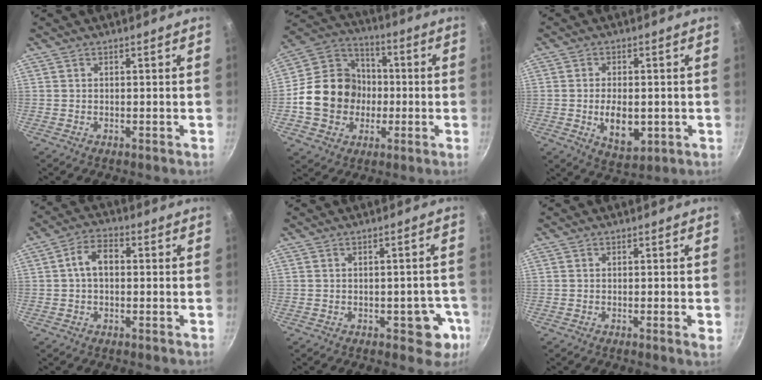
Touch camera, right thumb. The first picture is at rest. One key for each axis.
{"total": 17.1, "fx": -2.2, "fy": 14.7, "fz": 8.5, "tx": -0.117, "ty": 0.035, "tz": -0.043}
{"total": 8.1, "fx": -1.3, "fy": 4.6, "fz": 6.5, "tx": -0.096, "ty": -0.005, "tz": -0.010}
{"total": 5.9, "fx": 0.4, "fy": 3.9, "fz": 4.5, "tx": -0.071, "ty": 0.018, "tz": -0.003}
{"total": 6.3, "fx": -2.4, "fy": 3.7, "fz": 4.5, "tx": -0.012, "ty": 0.018, "tz": -0.025}
{"total": 1.7, "fx": -0.5, "fy": 0.0, "fz": 1.6, "tx": -0.025, "ty": -0.005, "tz": -0.009}